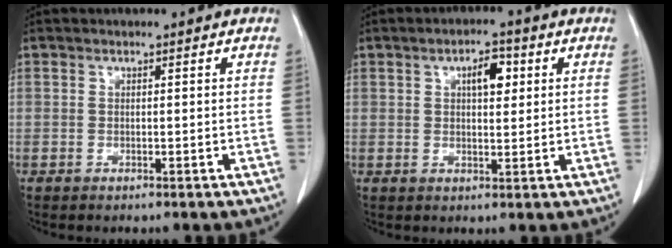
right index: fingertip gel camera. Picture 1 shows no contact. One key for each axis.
{"total": 4.5, "fx": 1.6, "fy": 1.9, "fz": 3.7, "tx": -0.058, "ty": 0.007, "tz": 0.023}